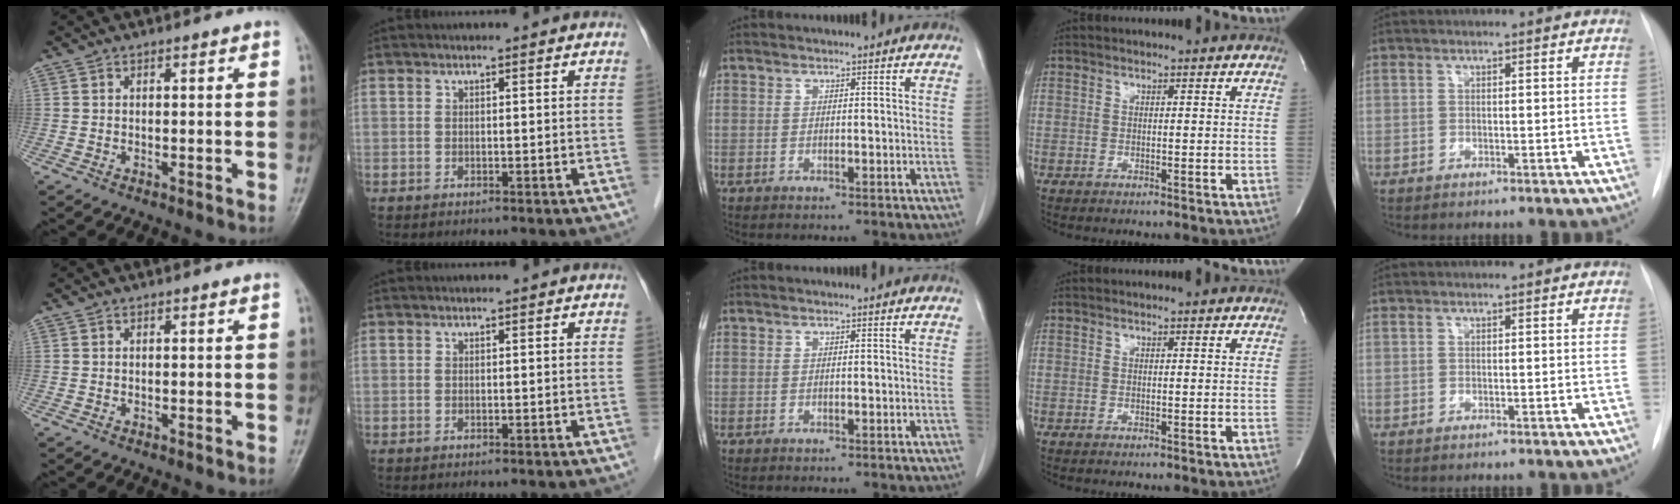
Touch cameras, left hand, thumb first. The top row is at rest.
{}